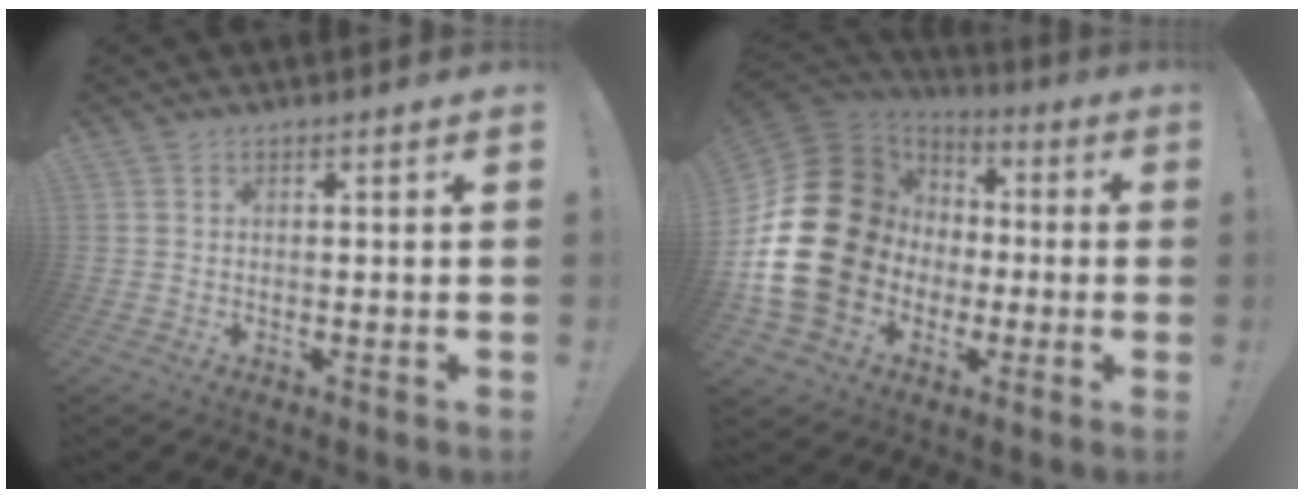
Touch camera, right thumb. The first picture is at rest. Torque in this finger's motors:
{"motor_torque": [2.41, 2.60, 2.07, -0.70, 0.71]}